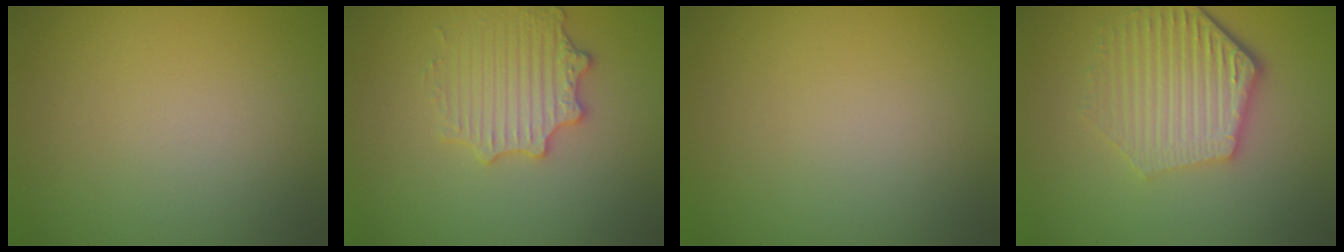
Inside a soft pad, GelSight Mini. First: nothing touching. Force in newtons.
{"total": 3.1, "press": 3.0, "slide": 0.7}
{"total": 0.0}
{"total": 6.0, "press": 4.5, "slide": 3.9}